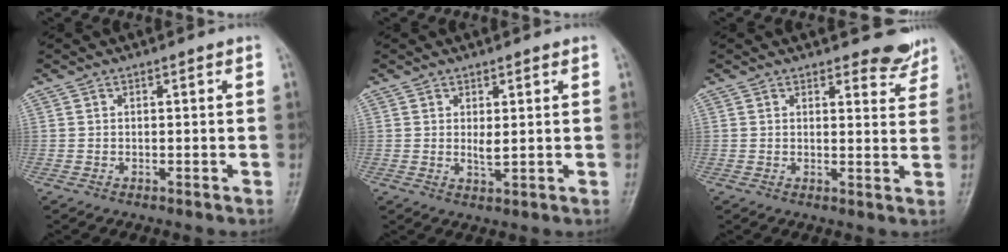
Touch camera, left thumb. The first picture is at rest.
{"total": 2.2, "force": [0.7, 0.8, 1.9], "torque": [-0.031, -0.009, 0.013]}
{"total": 4.3, "force": [4.0, 1.6, 0.5], "torque": [0.016, -0.035, 0.040]}